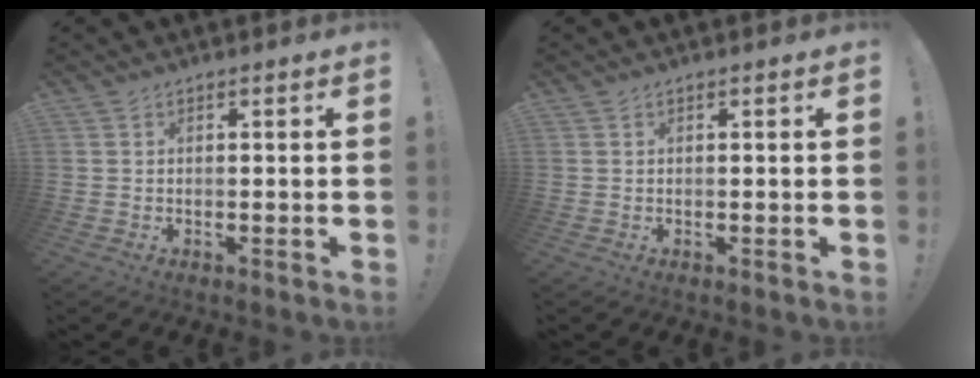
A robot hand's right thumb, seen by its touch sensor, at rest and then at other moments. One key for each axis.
{"total": 0.0}